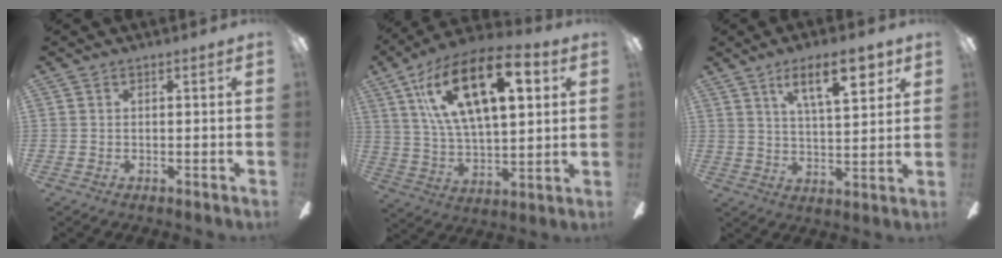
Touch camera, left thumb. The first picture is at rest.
{"total": 23.5, "force": [10.7, 10.7, 18.0], "torque": [-0.327, -0.029, 0.169]}
{"total": 13.3, "force": [7.1, 4.8, 10.1], "torque": [-0.140, -0.022, 0.114]}